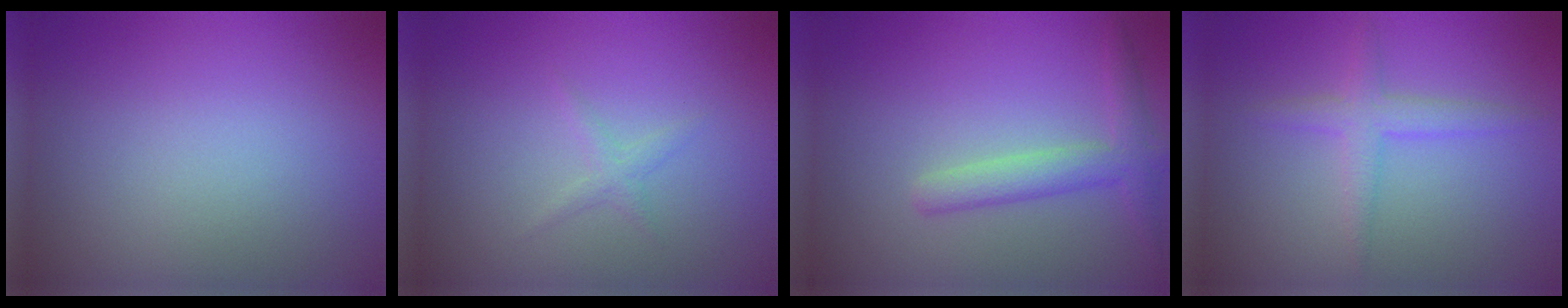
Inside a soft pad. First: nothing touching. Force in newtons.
{"total": 1.0, "press": 1.0, "slide": 0.1}
{"total": 2.8, "press": 2.8, "slide": 0.1}
{"total": 2.3, "press": 2.3, "slide": 0.1}